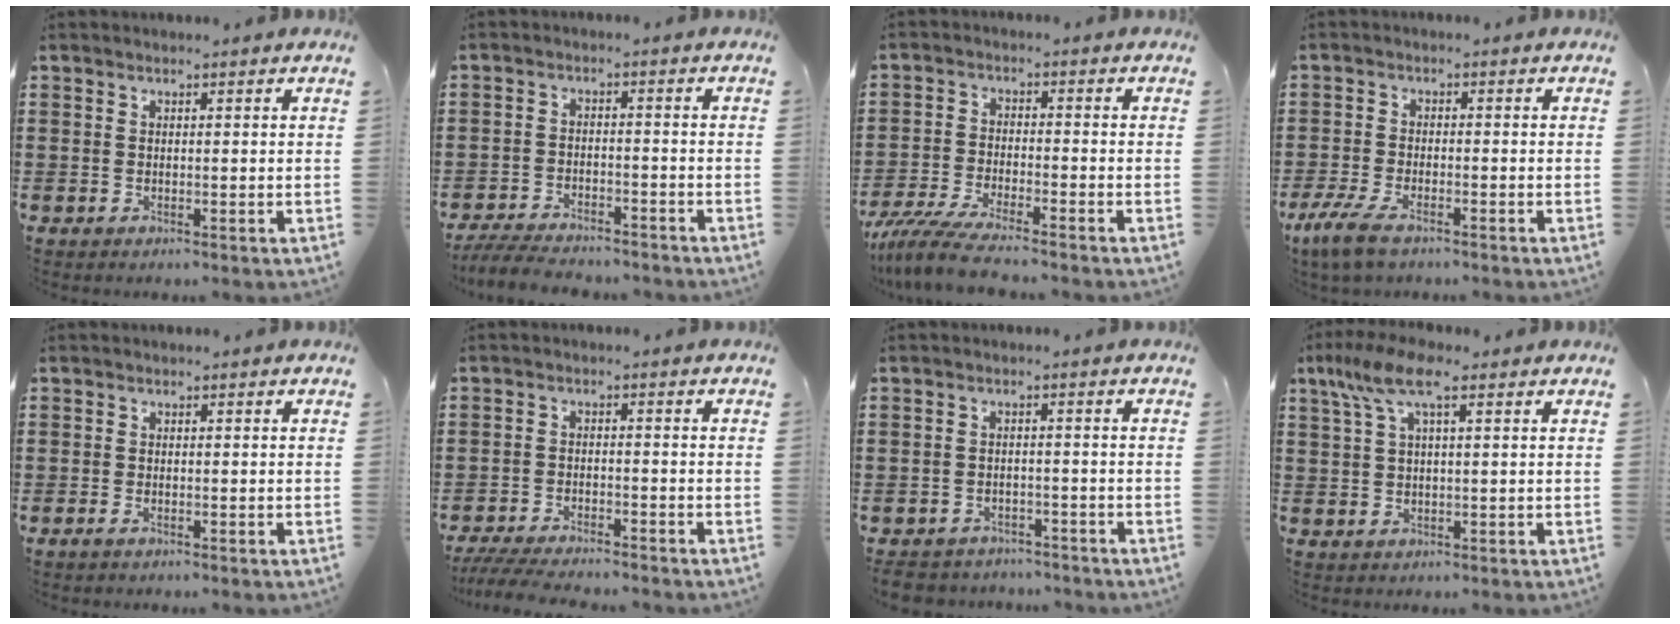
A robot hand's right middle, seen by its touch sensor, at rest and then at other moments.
{"total": 4.9, "force": [-4.7, 0.7, 1.2], "torque": [-0.031, -0.001, -0.096]}
{"total": 6.3, "force": [-5.7, 0.1, 2.7], "torque": [-0.075, -0.018, -0.116]}
{"total": 4.5, "force": [-3.0, 1.3, 3.1], "torque": [-0.086, -0.009, -0.065]}
{"total": 0.6, "force": [-0.4, 0.2, 0.4], "torque": [-0.010, -0.004, -0.007]}
{"total": 4.3, "force": [-4.1, 0.2, 1.2], "torque": [-0.033, -0.008, -0.086]}
{"total": 3.0, "force": [-2.9, 0.7, 0.0], "torque": [-0.006, 0.001, -0.063]}
{"total": 7.4, "force": [3.4, 2.3, 6.2], "torque": [-0.127, 0.014, 0.058]}